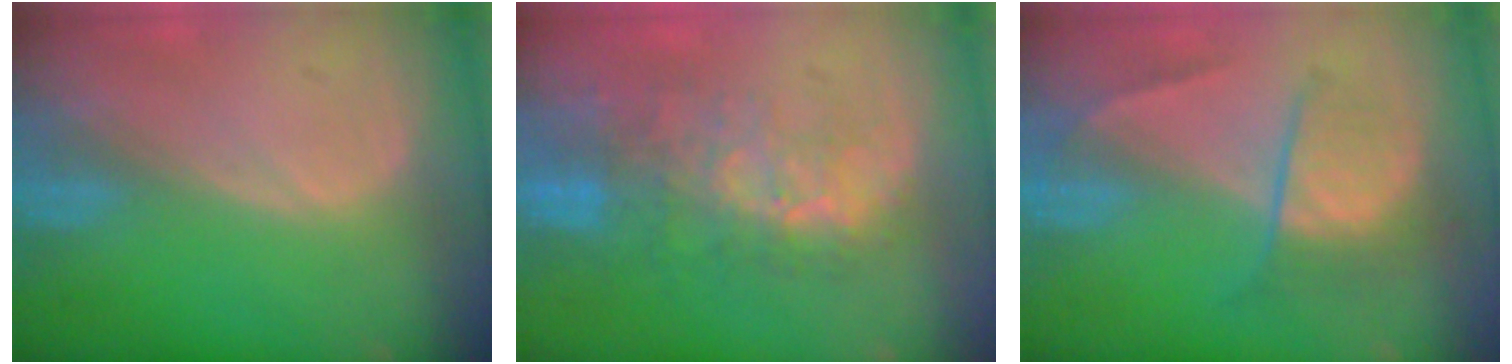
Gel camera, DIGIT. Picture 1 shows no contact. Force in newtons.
{"total": 9.8, "press": 8.3, "slide": 5.1}
{"total": 6.6, "press": 6.2, "slide": 2.4}